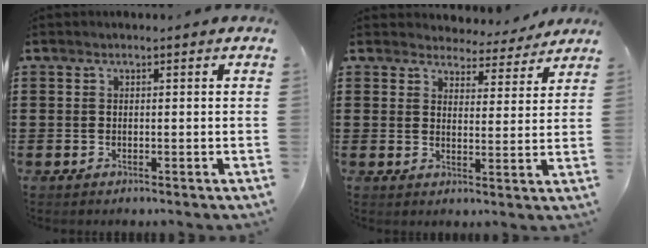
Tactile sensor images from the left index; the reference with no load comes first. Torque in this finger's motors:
{"motor_torque": [0.00, -0.02, 0.00, -0.02]}